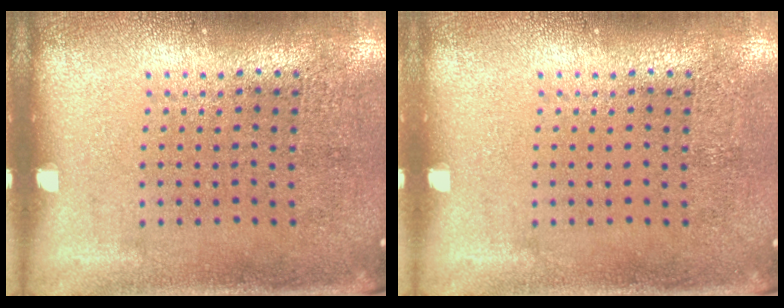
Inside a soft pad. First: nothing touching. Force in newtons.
{"total": 0.0}